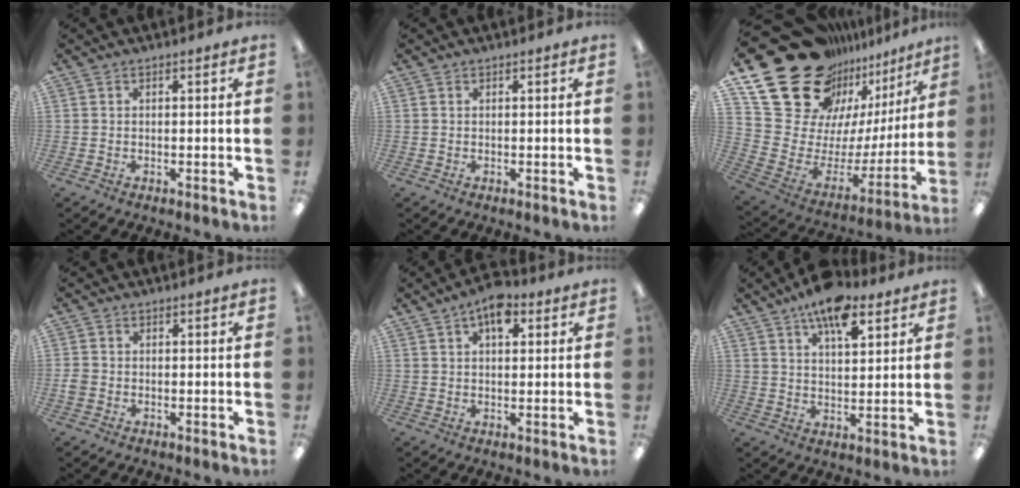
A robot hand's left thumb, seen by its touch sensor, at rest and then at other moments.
{"total": 0.0}
{"total": 28.1, "force": [19.1, 16.0, 13.1], "torque": [-0.229, -0.154, 0.383]}
{"total": 1.9, "force": [-0.6, 1.6, 0.8], "torque": [-0.012, 0.004, -0.011]}
{"total": 6.7, "force": [3.5, 3.5, 4.6], "torque": [-0.063, -0.008, 0.057]}
{"total": 11.4, "force": [7.4, 4.9, 7.1], "torque": [-0.105, -0.036, 0.128]}